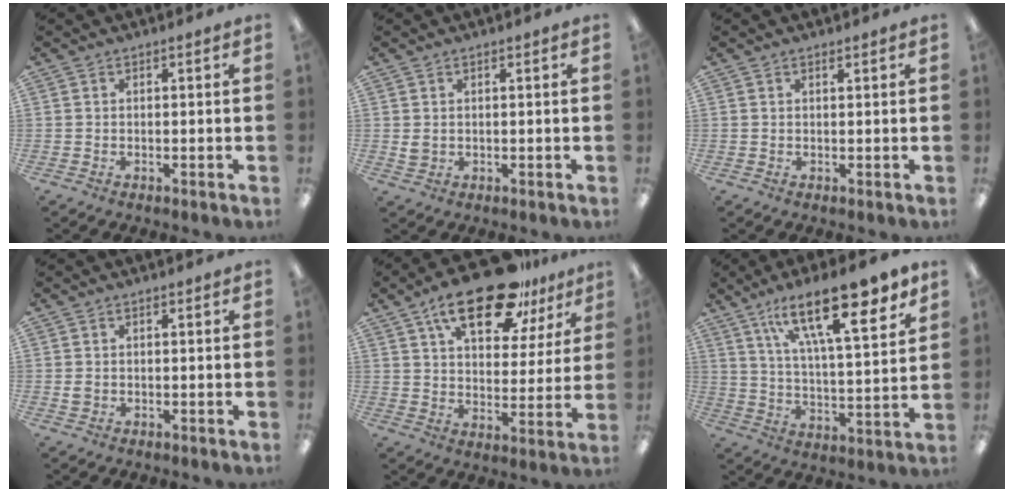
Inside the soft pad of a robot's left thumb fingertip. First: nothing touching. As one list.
[{"total": 1.8, "force": [0.8, 1.4, 0.9], "torque": [-0.011, -0.001, 0.012]}, {"total": 0.7, "force": [0.6, 0.1, 0.3], "torque": [0.001, -0.004, 0.009]}, {"total": 1.4, "force": [0.2, 1.2, 0.8], "torque": [-0.016, 0.004, 0.003]}, {"total": 19.8, "force": [12.9, 8.5, 12.4], "torque": [-0.193, -0.061, 0.214]}, {"total": 21.5, "force": [13.7, 6.6, 15.2], "torque": [-0.242, -0.071, 0.219]}]